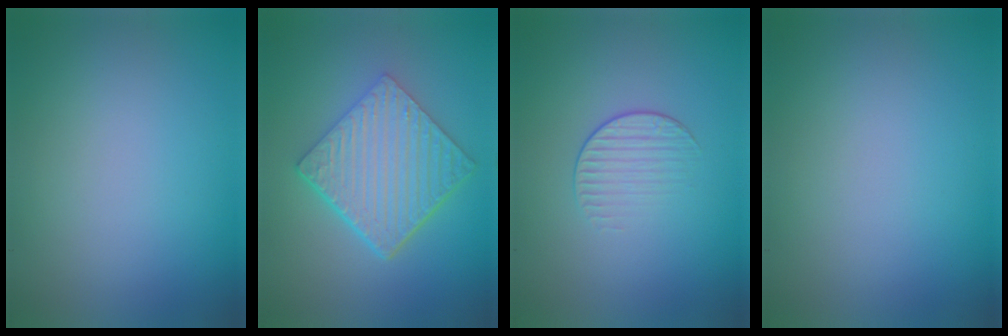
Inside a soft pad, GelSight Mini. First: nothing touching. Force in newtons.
{"total": 6.6, "press": 4.7, "slide": 4.6}
{"total": 1.7, "press": 1.0, "slide": 1.4}
{"total": 0.0}